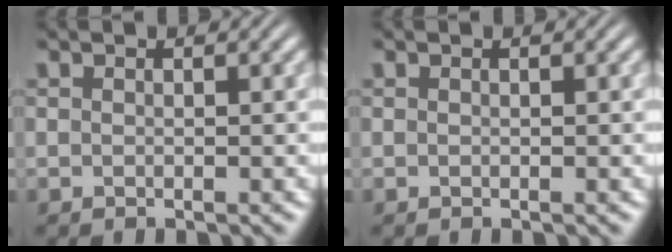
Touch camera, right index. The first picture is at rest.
{"total": 0.0}